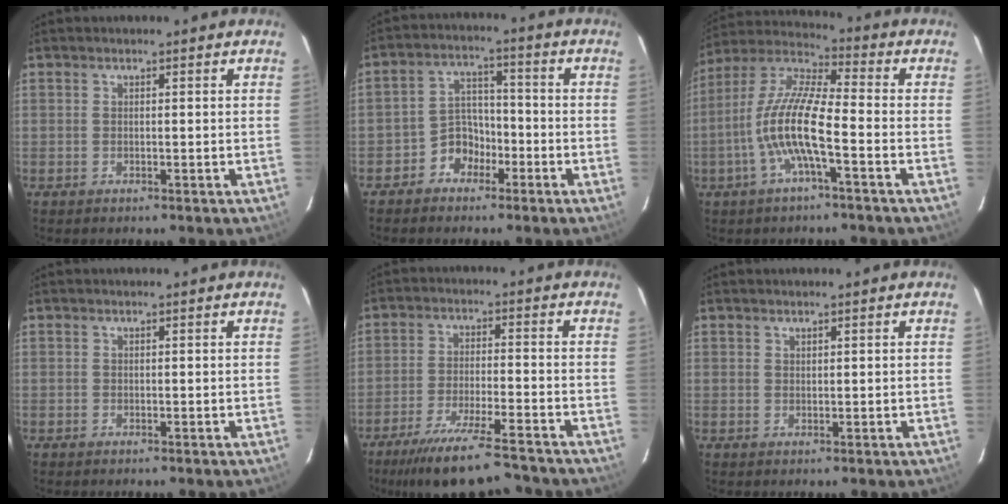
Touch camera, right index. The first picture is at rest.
{"total": 5.8, "force": [-3.6, 4.4, 1.3], "torque": [-0.023, 0.029, -0.062]}
{"total": 12.3, "force": [-3.9, 2.1, 11.4], "torque": [-0.231, 0.003, -0.081]}
{"total": 0.0}
{"total": 15.1, "force": [-12.9, 2.0, 7.6], "torque": [-0.158, -0.022, -0.205]}
{"total": 0.6, "force": [0.6, 0.2, 0.1], "torque": [-0.001, 0.002, 0.011]}